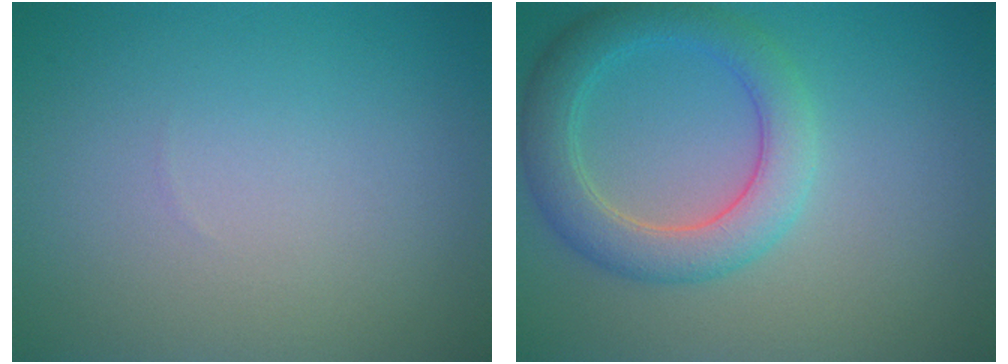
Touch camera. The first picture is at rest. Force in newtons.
{"total": 4.7, "press": 4.7, "slide": 0.2}